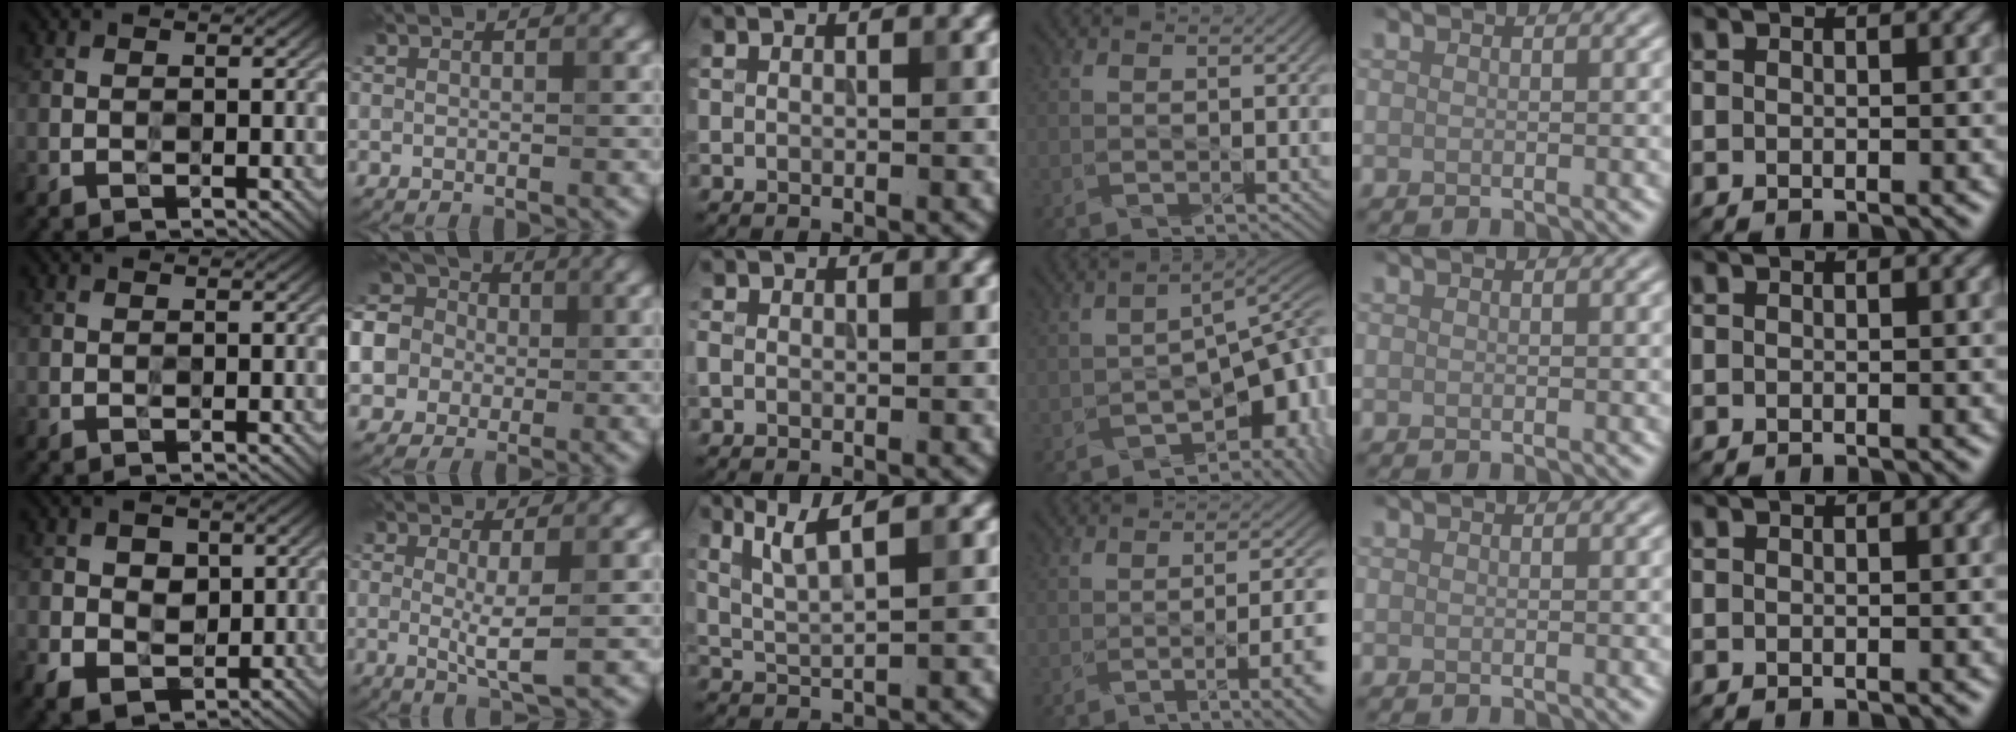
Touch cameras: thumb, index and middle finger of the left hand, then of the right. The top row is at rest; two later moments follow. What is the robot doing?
{"motion": "wipe", "object": "compact mirror"}